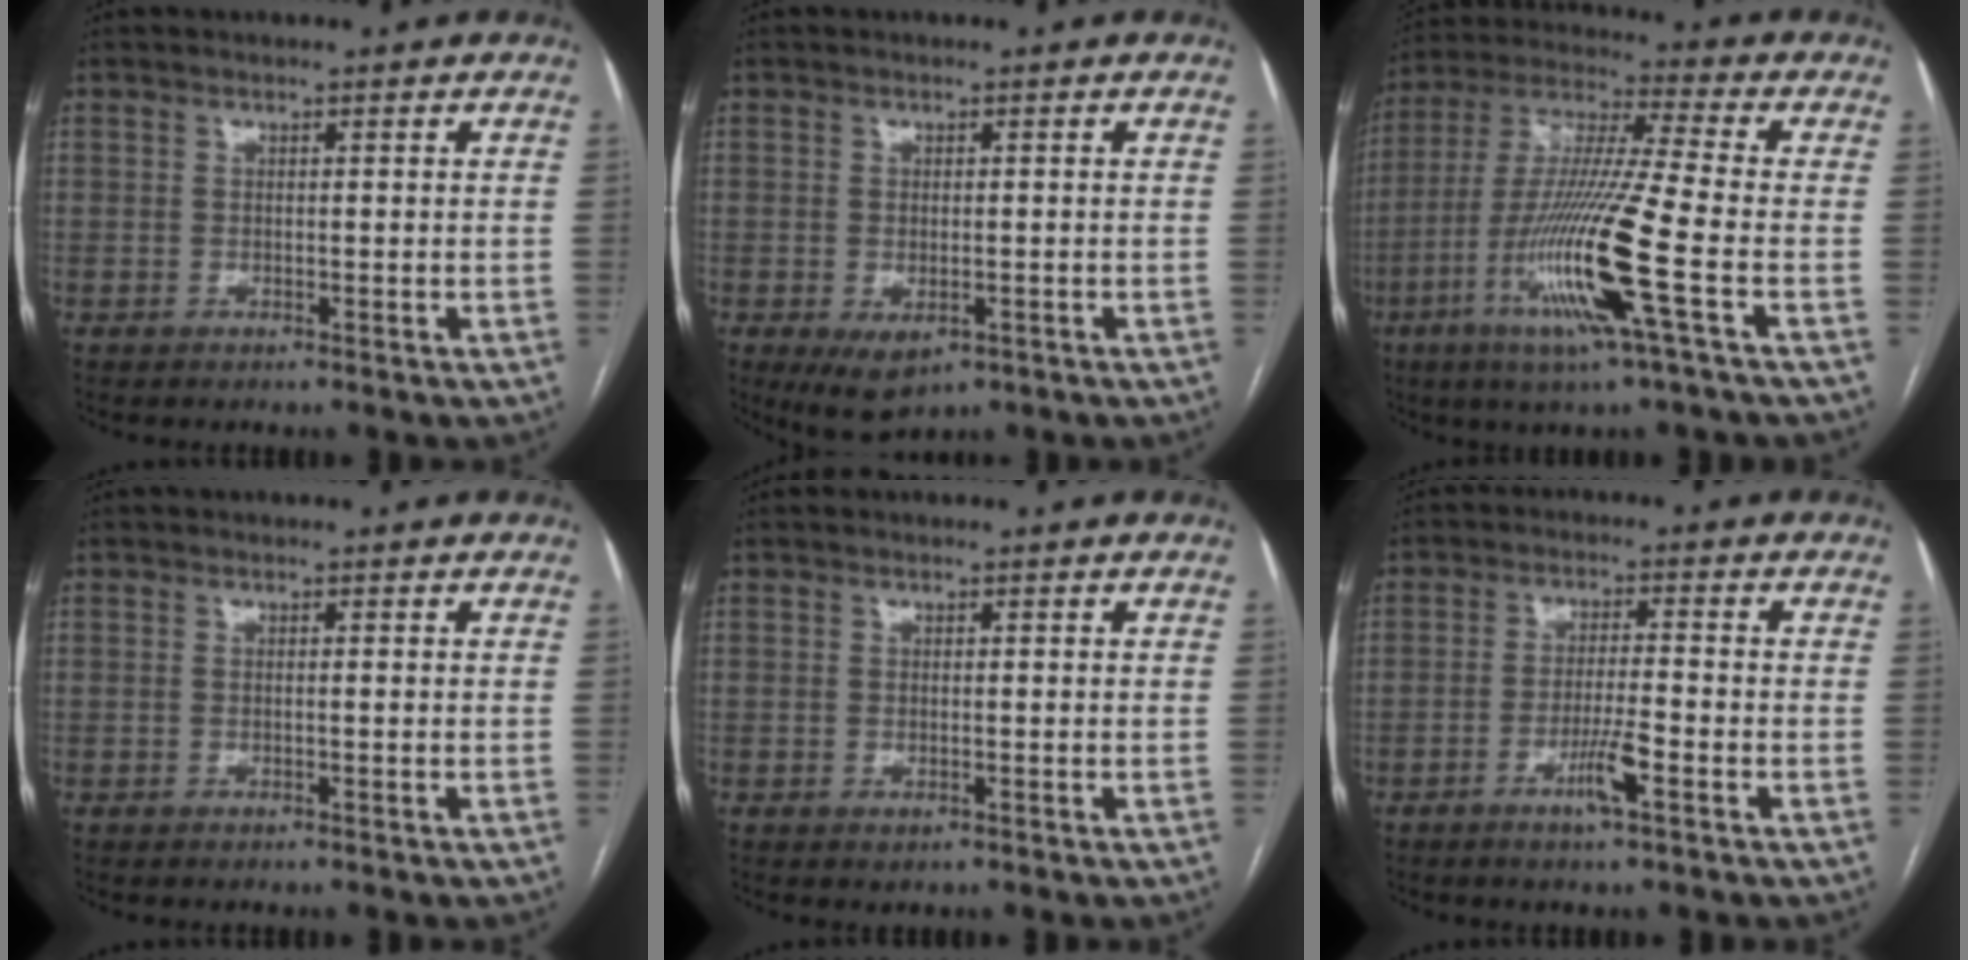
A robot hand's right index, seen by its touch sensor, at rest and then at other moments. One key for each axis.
{"total": 5.2, "fx": -2.2, "fy": 2.6, "fz": 3.9, "tx": -0.067, "ty": -0.012, "tz": -0.023}
{"total": 16.8, "fx": -5.7, "fy": -0.8, "fz": 15.8, "tx": -0.324, "ty": -0.020, "tz": -0.114}
{"total": 0.0}
{"total": 0.7, "fx": -0.3, "fy": 0.3, "fz": 0.6, "tx": -0.011, "ty": -0.003, "tz": -0.002}
{"total": 5.1, "fx": -2.5, "fy": 0.1, "fz": 4.4, "tx": -0.082, "ty": -0.006, "tz": -0.048}